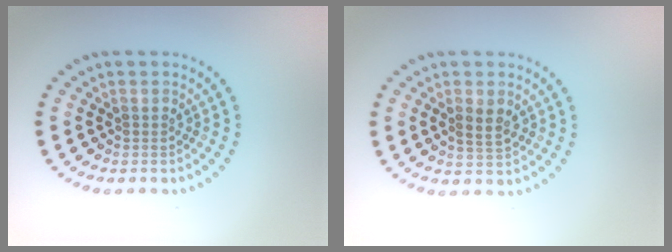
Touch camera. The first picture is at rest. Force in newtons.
{"total": 1.4, "press": 1.3, "slide": 0.5}